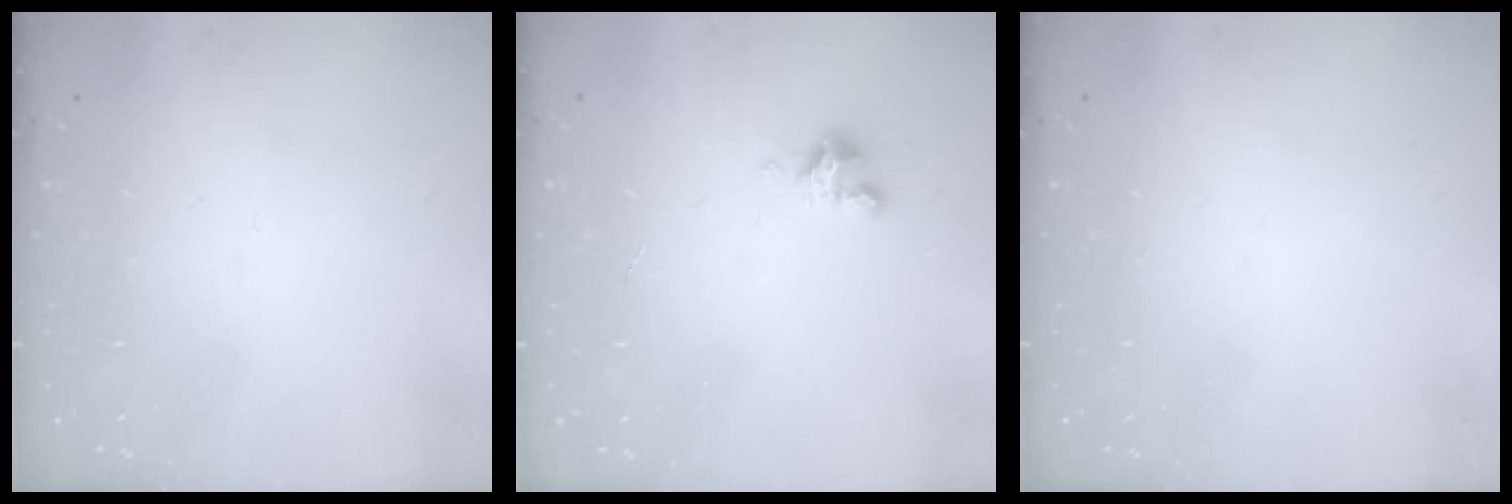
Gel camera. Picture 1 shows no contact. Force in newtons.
{"total": 2.8, "press": 2.8, "slide": 0.2}
{"total": 0.0}